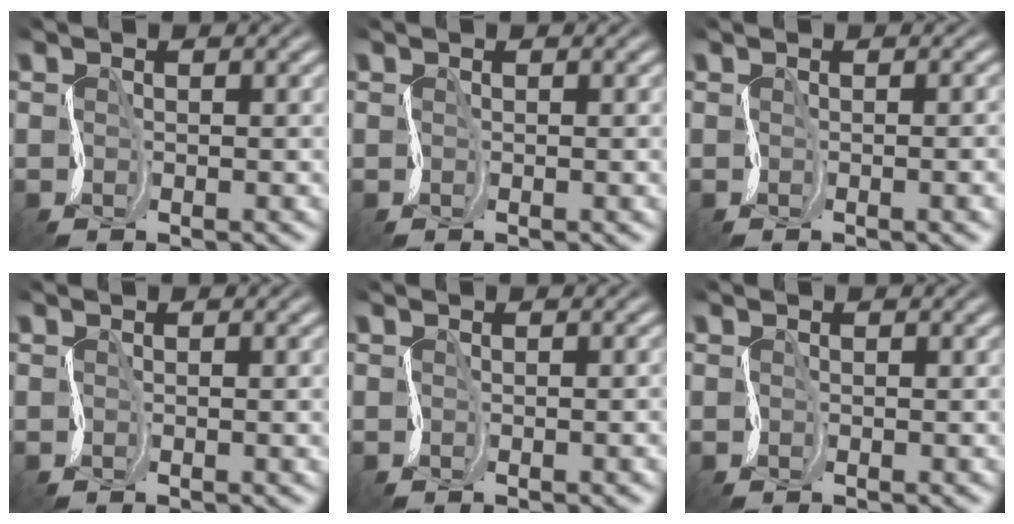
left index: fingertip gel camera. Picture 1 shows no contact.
{"total": 1.0, "force": [0.1, 0.4, 0.9], "torque": [-0.003, 0.006, 0.000]}
{"total": 5.5, "force": [-0.3, 2.6, 4.8], "torque": [-0.023, 0.017, -0.011]}
{"total": 2.2, "force": [0.3, 1.0, 2.0], "torque": [-0.015, 0.010, -0.003]}
{"total": 3.0, "force": [-0.1, 1.5, 2.7], "torque": [-0.018, 0.011, -0.006]}
{"total": 0.0}